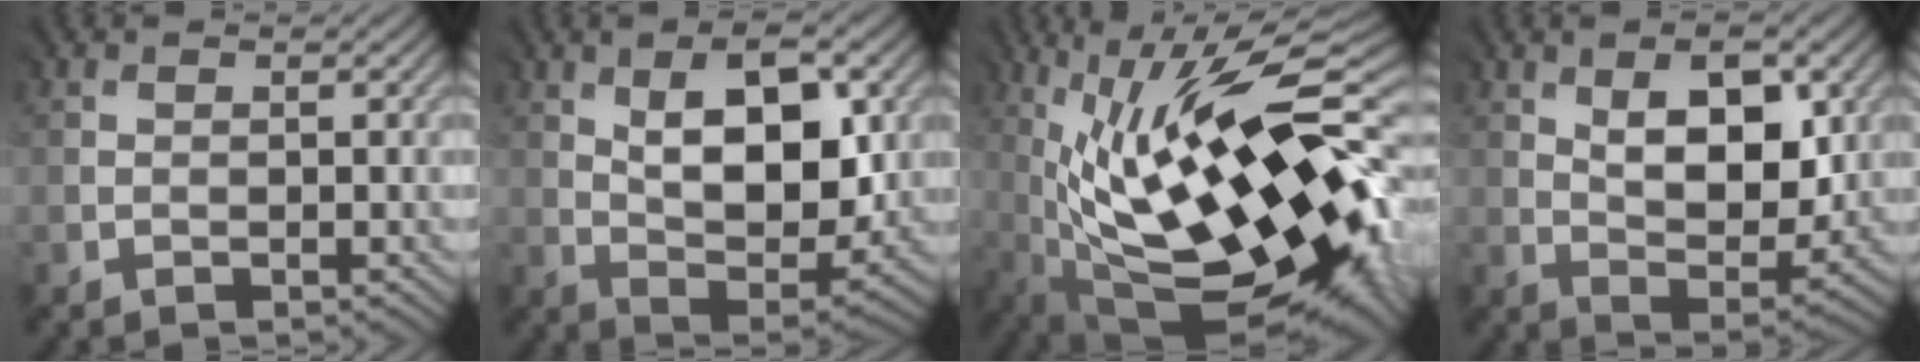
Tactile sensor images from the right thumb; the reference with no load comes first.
{"total": 11.0, "force": [3.1, 5.5, 9.1], "torque": [-0.149, -0.005, 0.054]}
{"total": 20.5, "force": [-0.8, 7.7, 19.0], "torque": [-0.328, 0.004, -0.011]}
{"total": 9.2, "force": [3.0, 4.7, 7.2], "torque": [-0.125, -0.007, 0.055]}